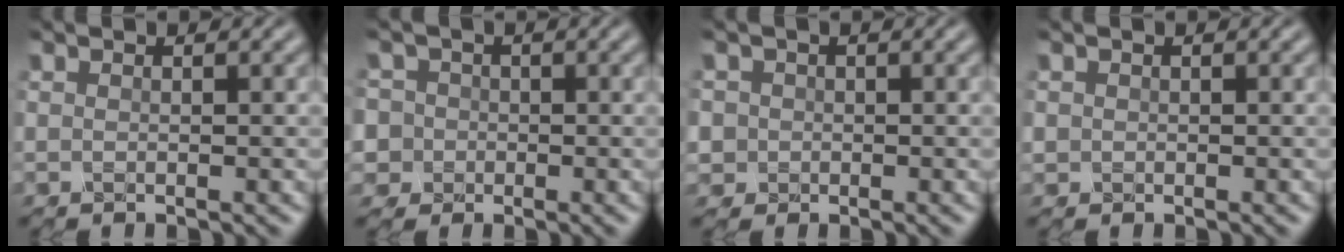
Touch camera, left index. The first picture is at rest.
{"total": 5.9, "force": [-0.2, 5.6, 1.6], "torque": [-0.037, 0.028, -0.031]}
{"total": 2.5, "force": [0.2, 2.4, 0.6], "torque": [0.001, 0.013, -0.006]}
{"total": 0.6, "force": [0.1, 0.6, 0.1], "torque": [0.004, -0.001, 0.000]}